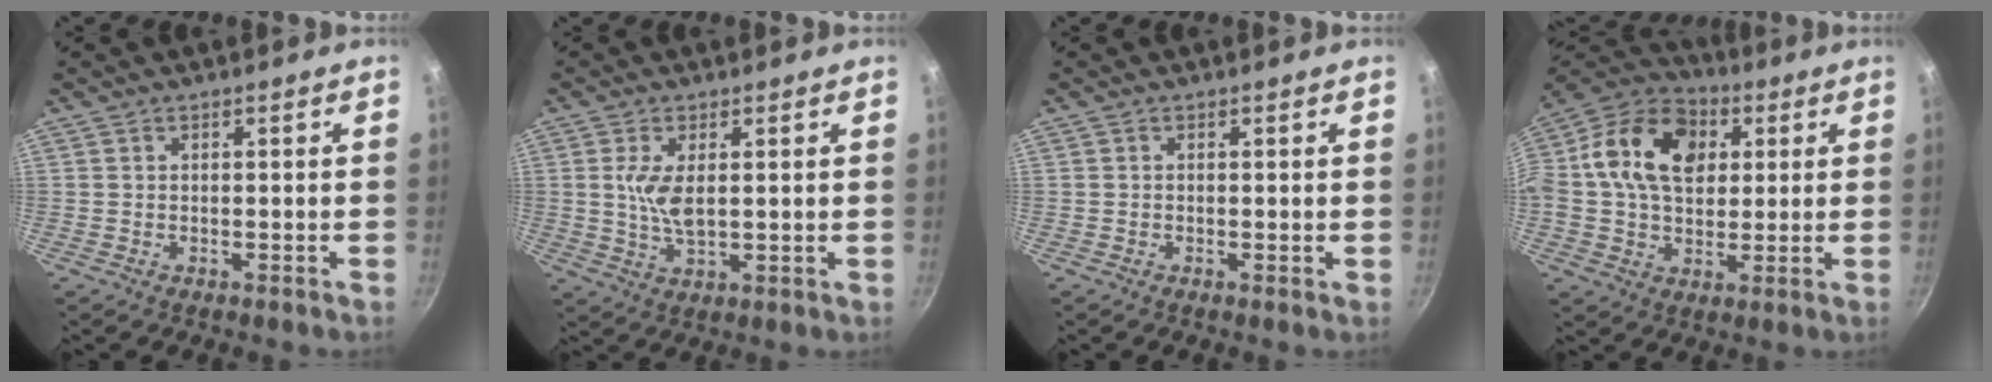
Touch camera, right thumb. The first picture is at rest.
{"total": 6.0, "force": [1.1, 2.7, 5.3], "torque": [-0.105, -0.006, 0.025]}
{"total": 0.0}
{"total": 19.2, "force": [4.0, 13.6, 12.9], "torque": [-0.211, 0.022, 0.051]}